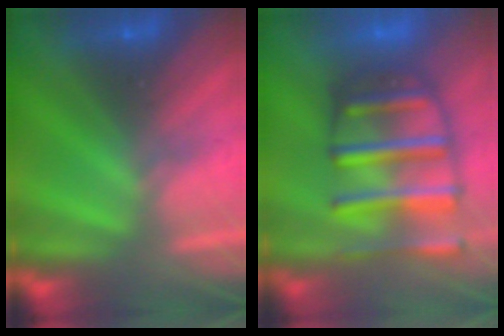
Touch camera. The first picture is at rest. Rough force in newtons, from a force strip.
{"total": 7.0}